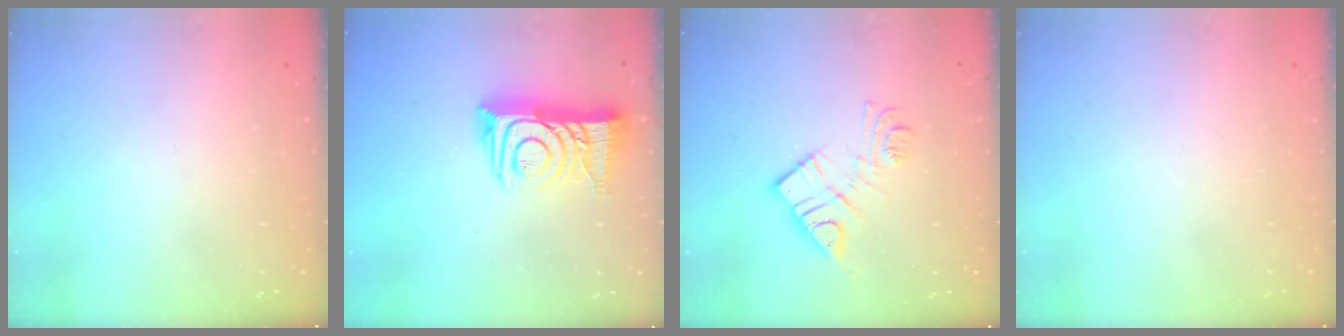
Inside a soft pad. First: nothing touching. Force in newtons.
{"total": 14.1, "press": 14.1, "slide": 1.1}
{"total": 11.3, "press": 11.3, "slide": 0.3}
{"total": 1.5, "press": 1.5, "slide": 0.1}